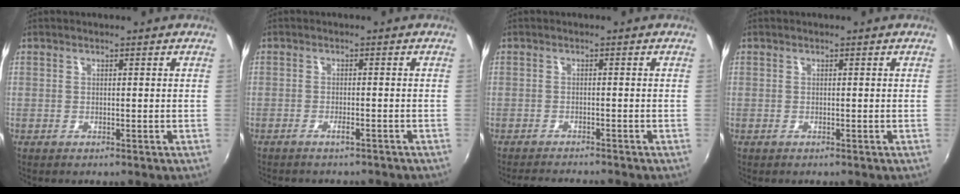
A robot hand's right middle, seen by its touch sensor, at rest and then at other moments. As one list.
[{"total": 2.8, "force": [-2.5, 0.5, 1.1], "torque": [-0.031, -0.006, -0.041]}, {"total": 5.7, "force": [-5.4, 0.1, 1.8], "torque": [-0.048, -0.013, -0.085]}, {"total": 0.0}]